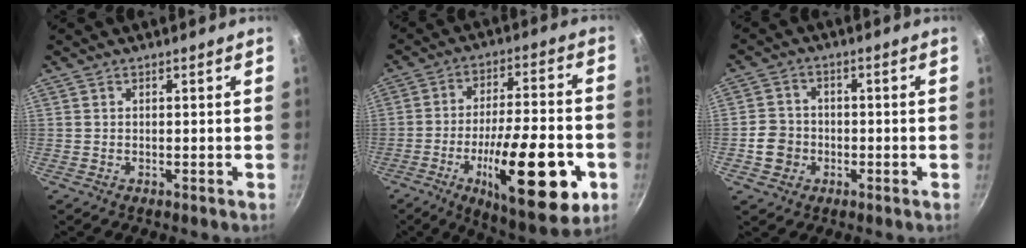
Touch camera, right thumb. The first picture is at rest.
{"total": 23.6, "force": [-8.2, 7.3, 20.9], "torque": [-0.295, 0.020, -0.120]}
{"total": 5.4, "force": [-1.7, 4.8, 1.8], "torque": [-0.014, 0.020, -0.036]}